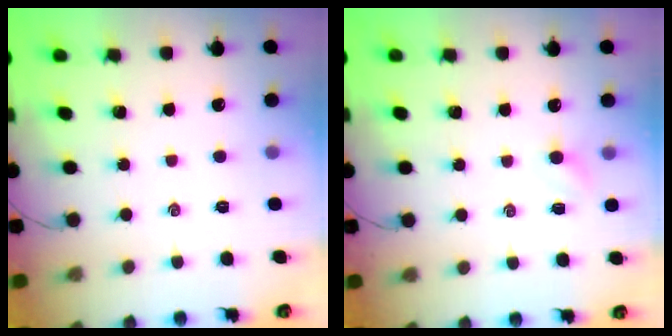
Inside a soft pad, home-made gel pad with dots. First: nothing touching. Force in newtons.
{"total": 2.8, "press": 2.7, "slide": 0.9}